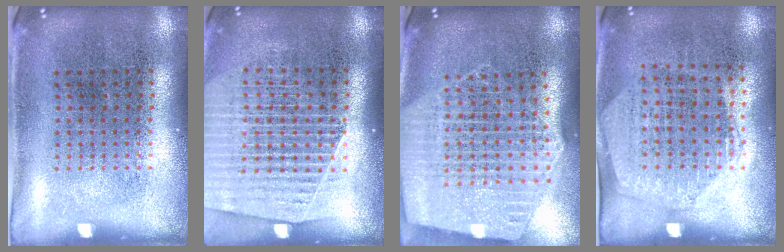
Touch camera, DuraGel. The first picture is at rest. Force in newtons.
{"total": 1.7, "press": 1.6, "slide": 0.5}
{"total": 2.6, "press": 2.2, "slide": 1.4}
{"total": 1.4, "press": 1.2, "slide": 0.8}